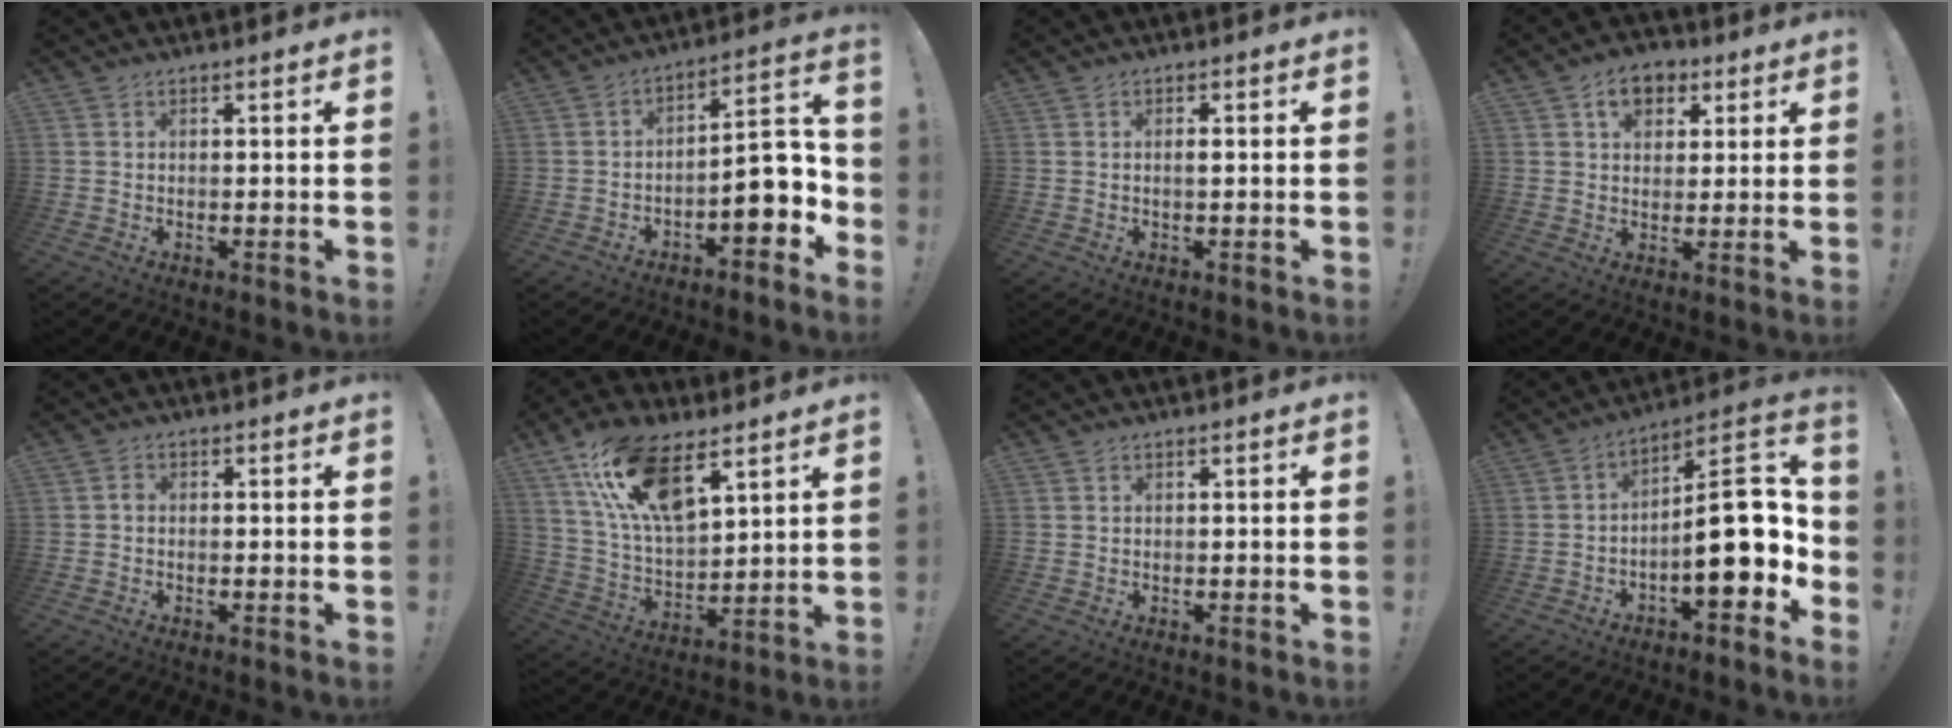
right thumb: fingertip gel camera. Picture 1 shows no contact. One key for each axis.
{"total": 11.7, "fx": -3.3, "fy": 5.2, "fz": 10.0, "tx": -0.121, "ty": 0.014, "tz": -0.056}
{"total": 1.3, "fx": -0.3, "fy": 0.2, "fz": 1.3, "tx": -0.018, "ty": -0.001, "tz": -0.009}
{"total": 7.9, "fx": 3.5, "fy": 5.9, "fz": 3.9, "tx": -0.053, "ty": -0.004, "tz": 0.065}
{"total": 1.0, "fx": -0.5, "fy": 0.7, "fz": 0.6, "tx": -0.012, "ty": 0.006, "tz": -0.009}
{"total": 17.6, "fx": 10.3, "fy": 7.6, "fz": 12.0, "tx": -0.233, "ty": -0.047, "tz": 0.185}
{"total": 0.0}
{"total": 18.0, "fx": -2.7, "fy": 6.6, "fz": 16.5, "tx": -0.239, "ty": 0.021, "tz": -0.036}